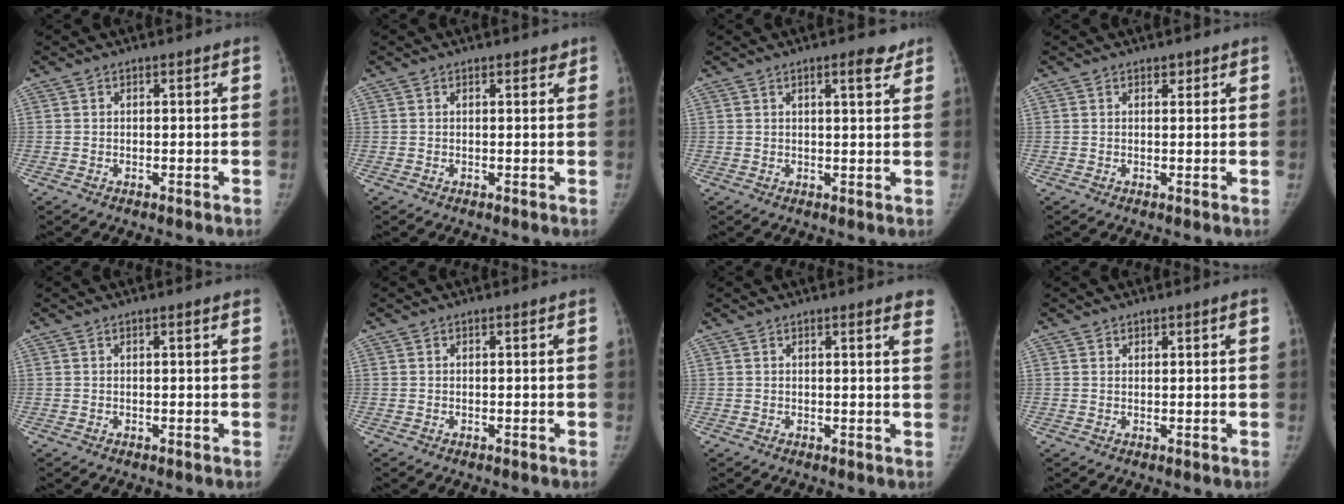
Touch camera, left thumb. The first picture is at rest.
{"total": 1.0, "force": [0.8, 0.6, 0.3], "torque": [0.005, -0.004, 0.005]}
{"total": 4.0, "force": [2.5, 1.1, 2.9], "torque": [-0.031, -0.013, 0.031]}
{"total": 0.9, "force": [0.6, 0.6, 0.2], "torque": [0.004, -0.003, 0.006]}
{"total": 0.6, "force": [0.3, 0.1, 0.5], "torque": [-0.007, 0.001, 0.002]}
{"total": 0.0}
{"total": 4.1, "force": [3.1, 0.6, 2.6], "torque": [-0.018, -0.007, 0.023]}
{"total": 1.2, "force": [0.8, 0.7, 0.6], "torque": [0.004, -0.003, 0.009]}